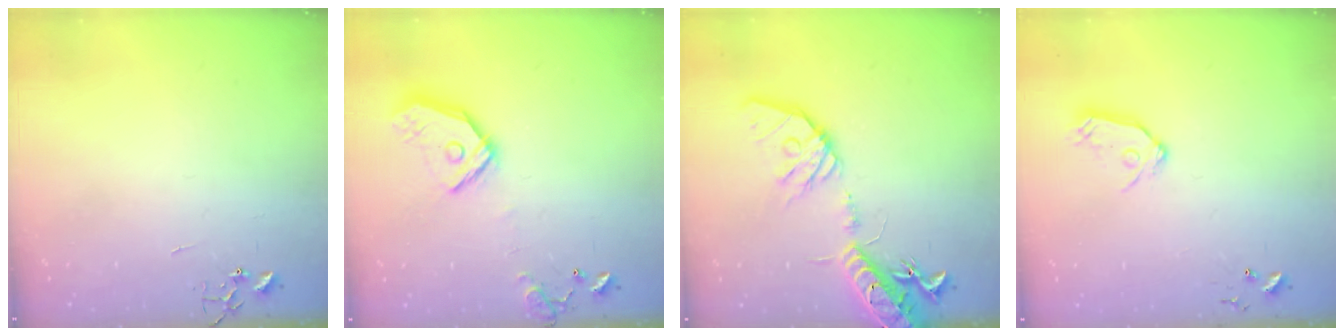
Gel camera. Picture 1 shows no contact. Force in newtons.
{"total": 15.9, "press": 15.7, "slide": 2.6}
{"total": 18.6, "press": 18.2, "slide": 3.5}
{"total": 9.2, "press": 9.1, "slide": 0.8}